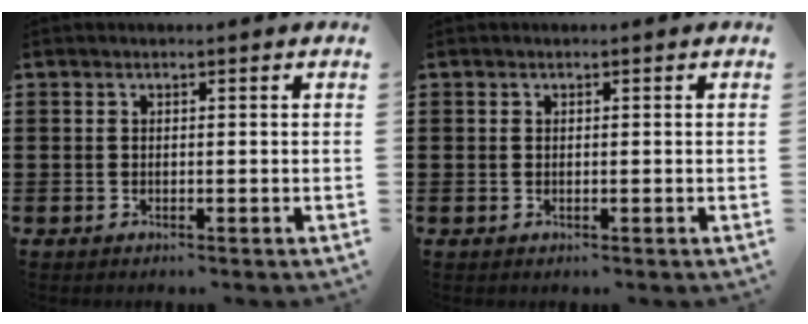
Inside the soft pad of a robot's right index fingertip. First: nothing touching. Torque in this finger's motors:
{"motor_torque": [-0.79, 1.35, -0.01, -0.01]}